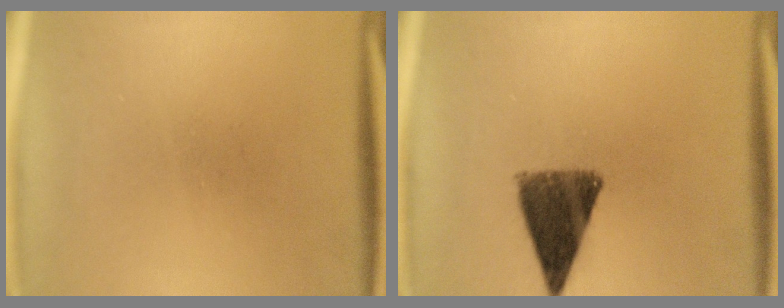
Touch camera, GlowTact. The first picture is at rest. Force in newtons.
{"total": 10.1}